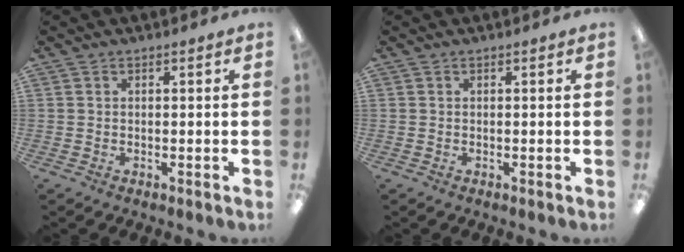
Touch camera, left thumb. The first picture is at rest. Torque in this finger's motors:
{"motor_torque": [-0.09, 0.09, -0.05, 0.05, 0.01]}